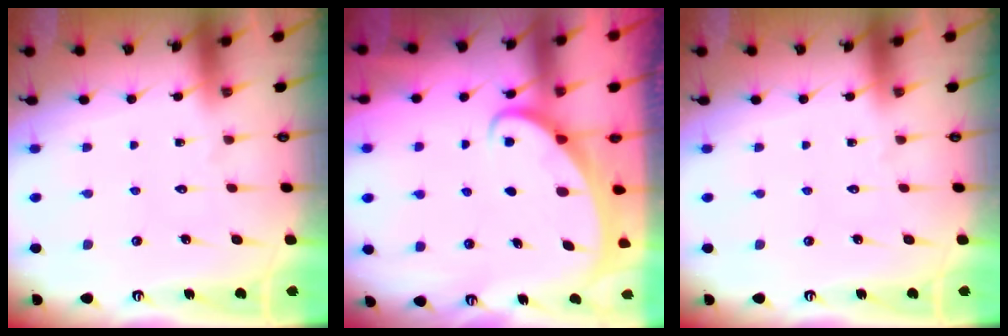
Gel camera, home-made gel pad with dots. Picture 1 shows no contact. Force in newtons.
{"total": 2.1, "press": 2.1, "slide": 0.2}
{"total": 0.0}